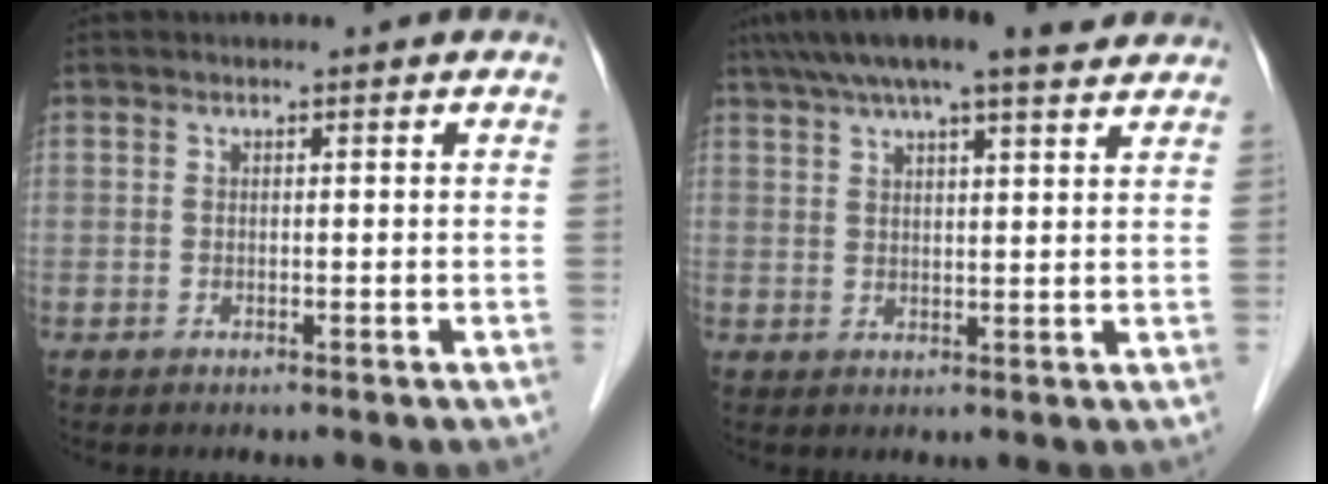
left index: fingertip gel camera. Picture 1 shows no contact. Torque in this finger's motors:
{"motor_torque": [0.83, -1.31, 0.87, 0.21]}